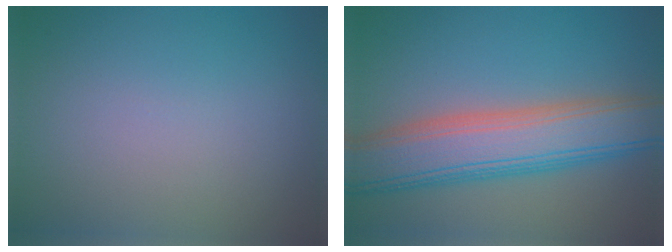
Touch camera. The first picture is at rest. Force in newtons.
{"total": 8.6, "press": 8.6, "slide": 0.3}